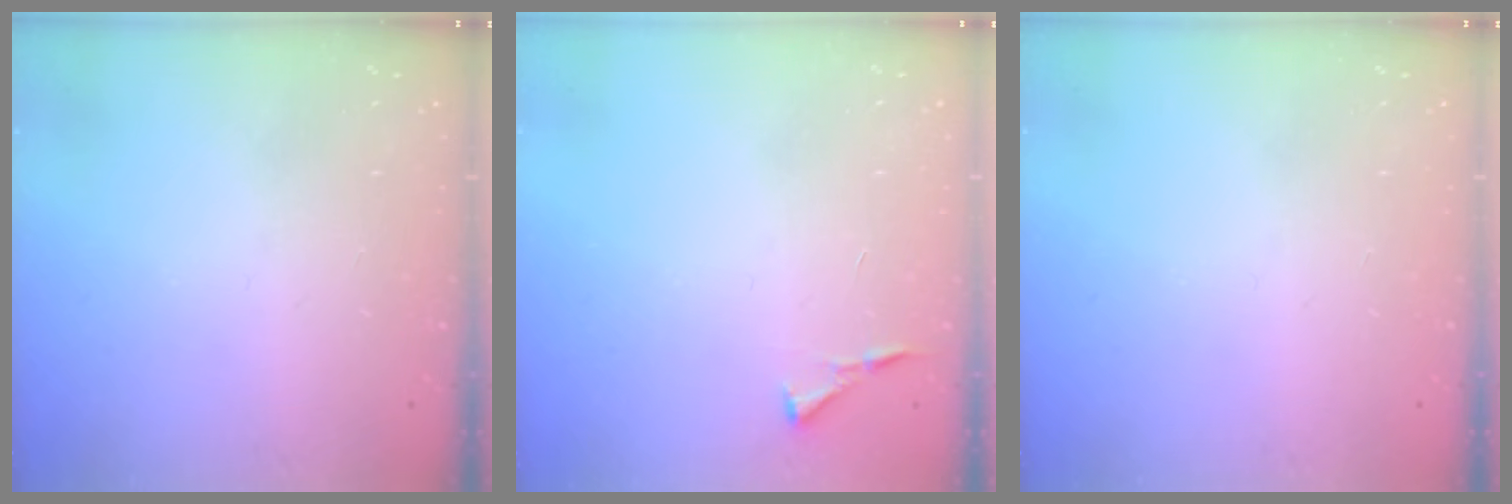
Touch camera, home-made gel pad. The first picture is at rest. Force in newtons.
{"total": 3.5, "press": 3.4, "slide": 0.5}
{"total": 0.0}